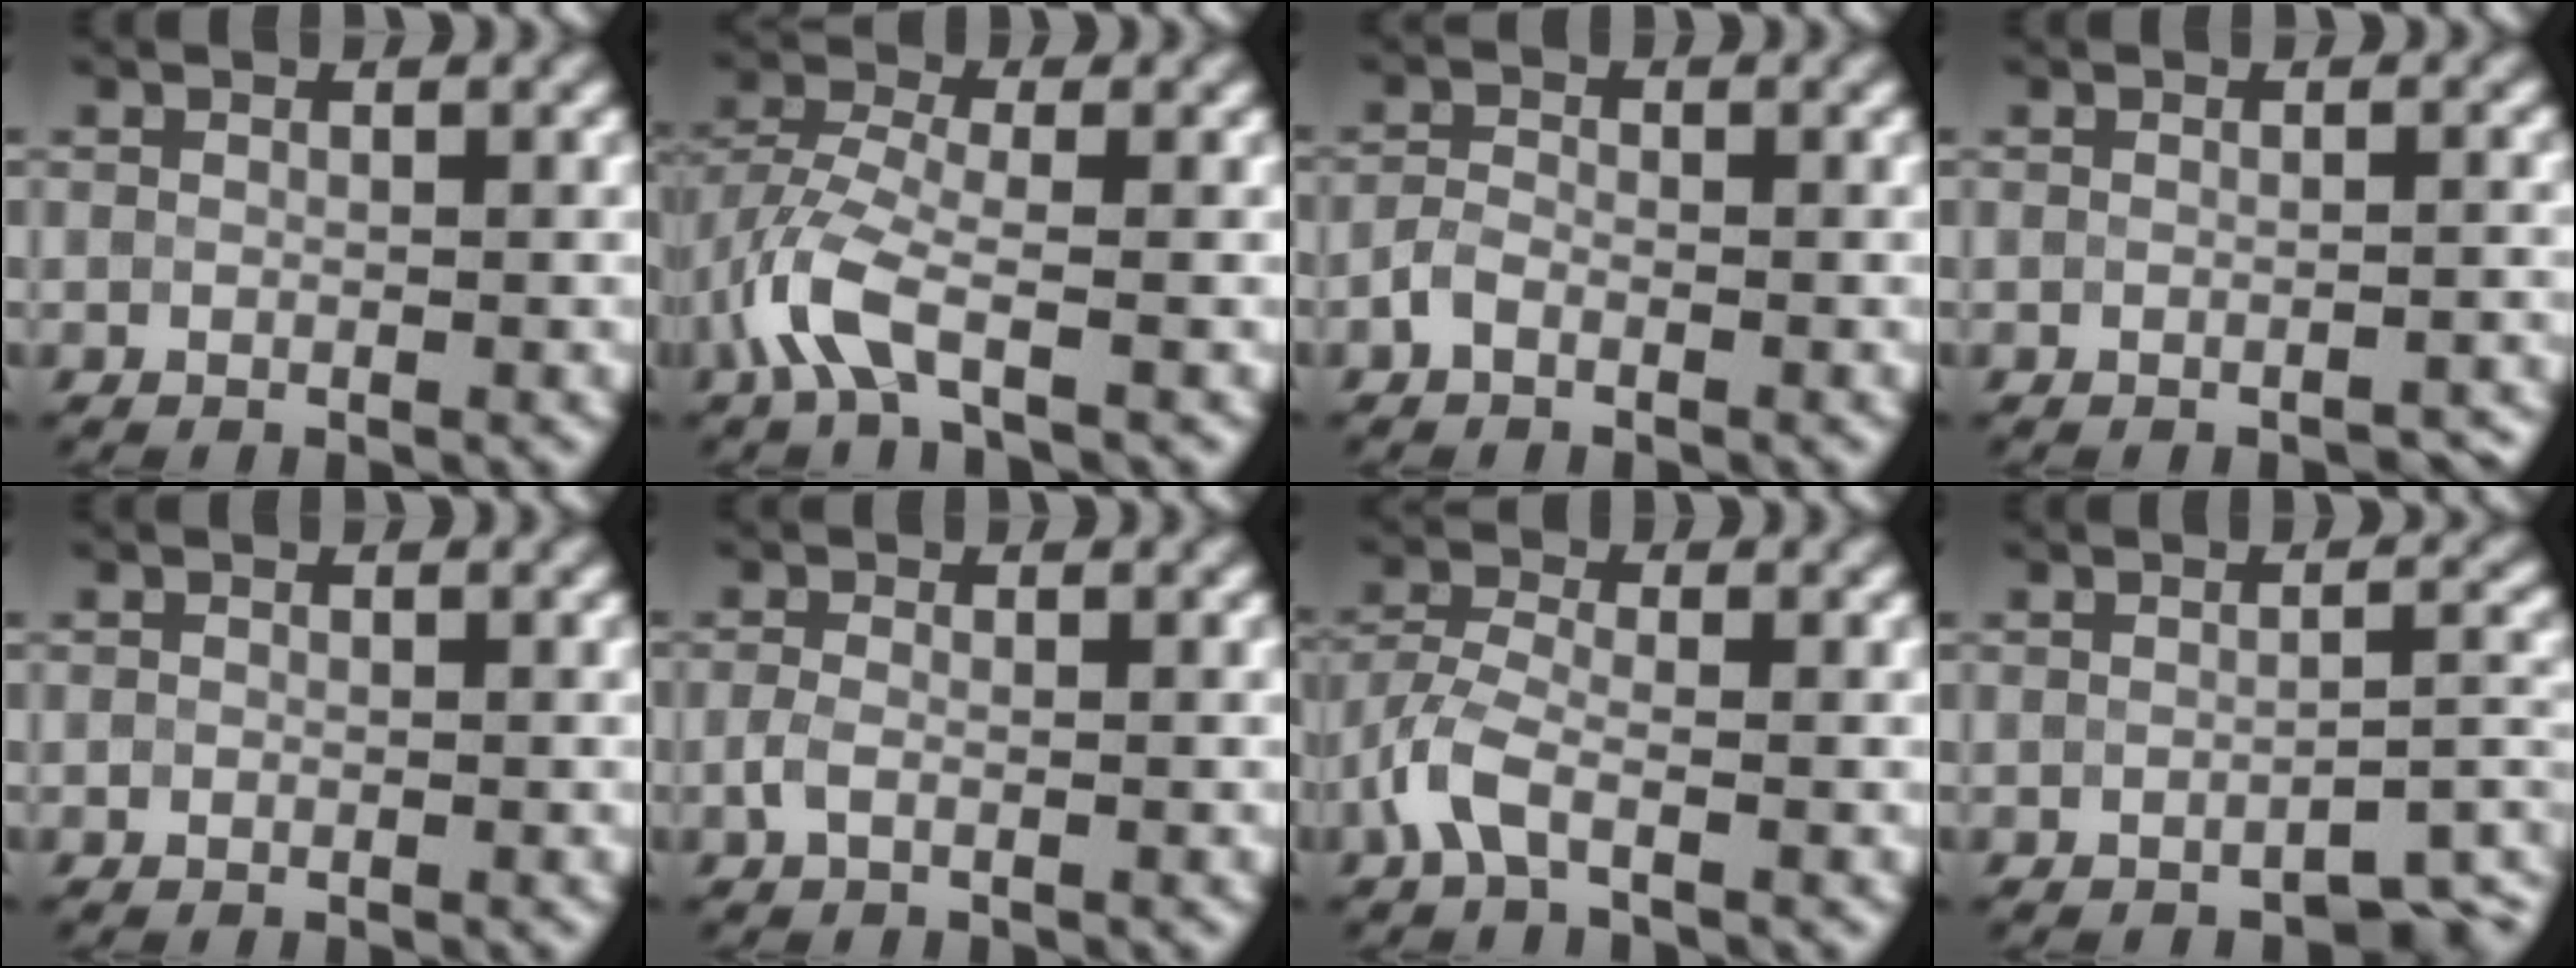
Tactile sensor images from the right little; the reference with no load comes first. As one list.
[{"total": 4.6, "force": [-2.4, 1.6, 3.6], "torque": [-0.094, -0.001, -0.061]}, {"total": 1.4, "force": [-0.9, 0.7, 0.8], "torque": [-0.017, 0.002, -0.024]}, {"total": 1.4, "force": [-1.3, 0.2, 0.5], "torque": [-0.002, 0.003, -0.016]}, {"total": 0.0}, {"total": 1.3, "force": [-0.6, 0.6, 1.1], "torque": [-0.027, 0.001, -0.016]}, {"total": 3.3, "force": [-1.8, 1.2, 2.5], "torque": [-0.064, 0.003, -0.050]}, {"total": 3.2, "force": [-2.3, 1.0, 1.9], "torque": [-0.021, 0.002, -0.032]}]